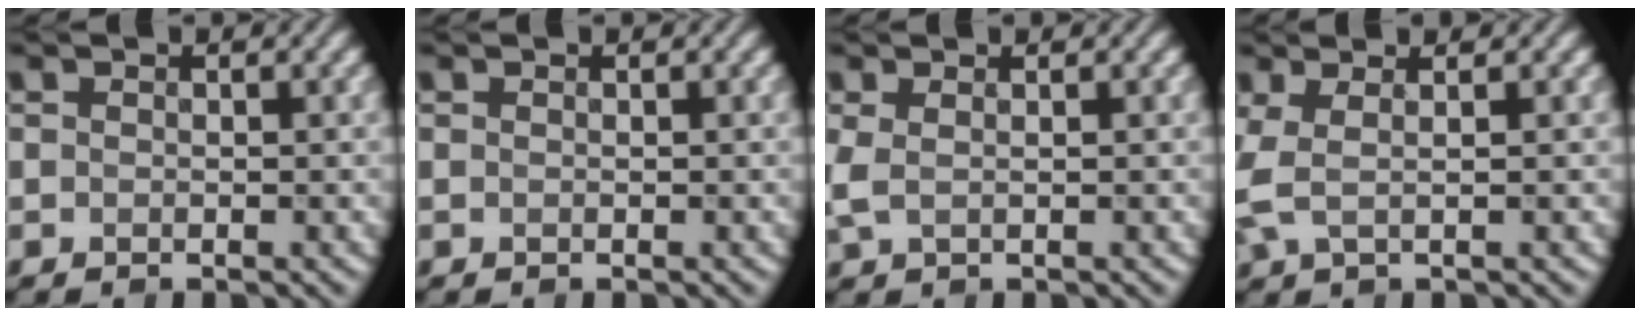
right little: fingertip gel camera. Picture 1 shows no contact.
{"total": 0.0}
{"total": 1.6, "force": [0.4, 0.6, 1.4], "torque": [-0.035, 0.003, 0.006]}
{"total": 2.8, "force": [0.2, 0.9, 2.7], "torque": [-0.064, 0.007, -0.002]}